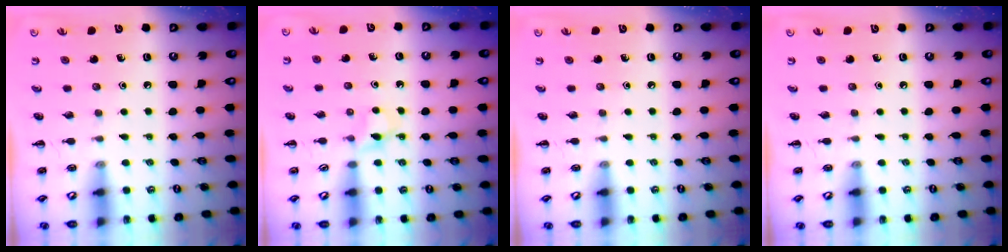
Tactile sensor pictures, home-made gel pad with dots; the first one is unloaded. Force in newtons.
{"total": 3.6, "press": 3.3, "slide": 1.3}
{"total": 0.0}
{"total": 0.0}